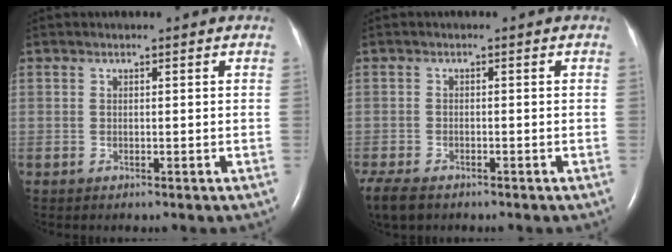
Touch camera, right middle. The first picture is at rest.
{"total": 6.7, "force": [-5.0, 2.8, 3.4], "torque": [-0.072, -0.014, -0.082]}